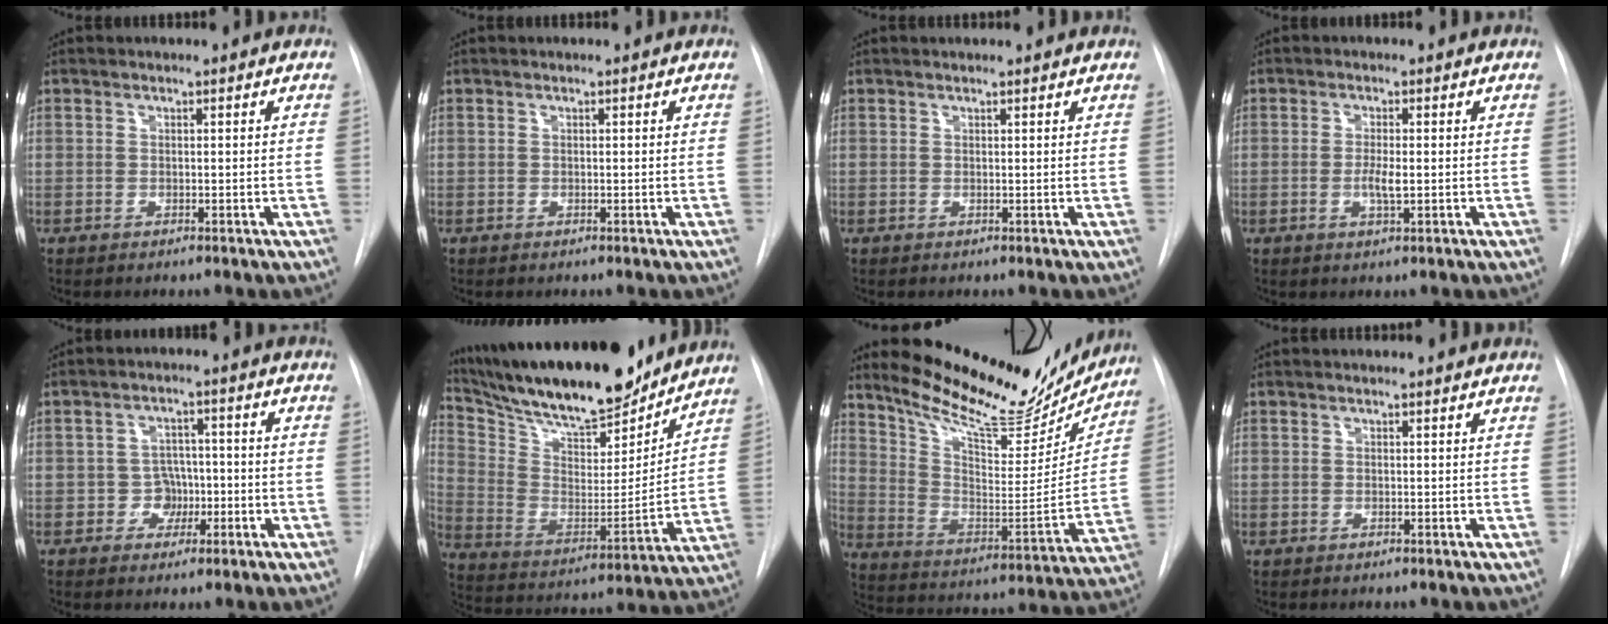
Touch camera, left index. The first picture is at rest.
{"total": 0.0}
{"total": 1.3, "force": [1.3, 0.1, 0.1], "torque": [-0.006, 0.010, 0.014]}
{"total": 2.6, "force": [-1.1, 0.5, 2.2], "torque": [-0.046, -0.009, -0.017]}
{"total": 4.1, "force": [-1.9, 3.5, 1.0], "torque": [-0.005, 0.005, -0.025]}
{"total": 23.9, "force": [20.5, 5.2, 11.0], "torque": [-0.204, -0.012, 0.330]}
{"total": 21.7, "force": [19.4, 5.7, 8.0], "torque": [-0.130, -0.045, 0.284]}
{"total": 1.8, "force": [1.8, 0.2, 0.2], "torque": [-0.007, 0.013, 0.019]}